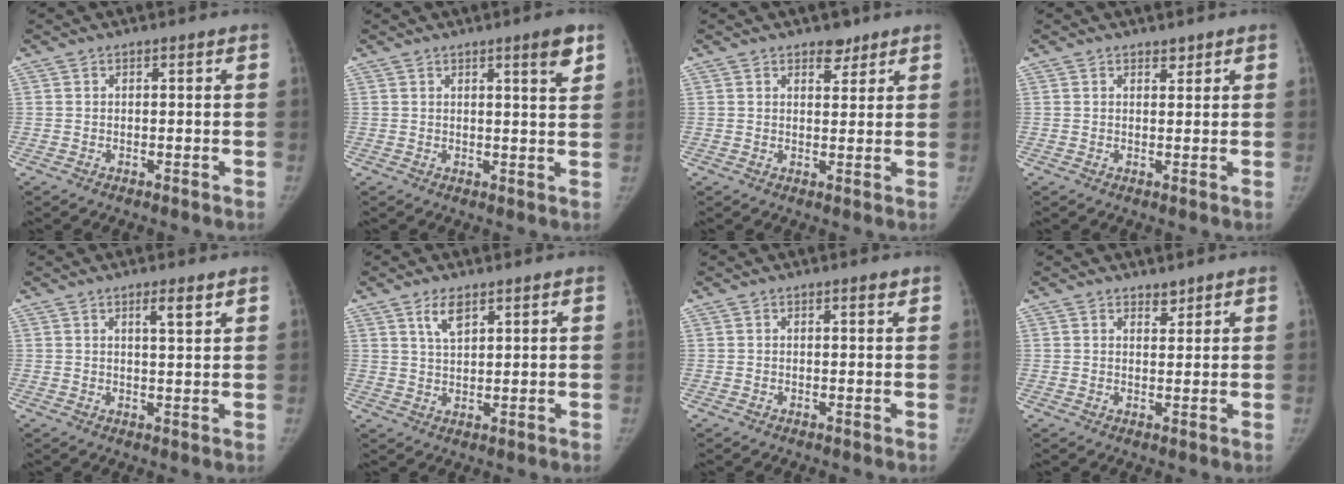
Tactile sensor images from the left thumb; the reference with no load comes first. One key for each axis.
{"total": 4.3, "fx": 2.6, "fy": 0.4, "fz": 3.4, "tx": -0.043, "ty": -0.017, "tz": 0.037}
{"total": 3.2, "fx": 2.3, "fy": 1.7, "fz": 1.3, "tx": 0.000, "ty": -0.015, "tz": 0.035}
{"total": 1.2, "fx": 1.0, "fy": 0.6, "fz": 0.3, "tx": 0.005, "ty": -0.008, "tz": 0.014}
{"total": 3.3, "fx": 2.0, "fy": 0.5, "fz": 2.5, "tx": -0.038, "ty": -0.015, "tz": 0.034}
{"total": 4.2, "fx": 2.6, "fy": 1.7, "fz": 2.8, "tx": -0.048, "ty": -0.011, "tz": 0.053}
{"total": 0.9, "fx": 0.7, "fy": 0.2, "fz": 0.6, "tx": -0.008, "ty": -0.004, "tz": 0.010}
{"total": 1.8, "fx": 1.5, "fy": 0.8, "fz": 0.3, "tx": 0.009, "ty": -0.012, "tz": 0.022}